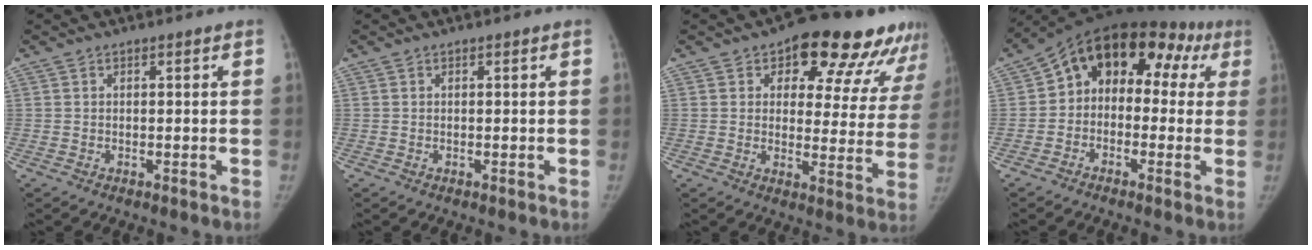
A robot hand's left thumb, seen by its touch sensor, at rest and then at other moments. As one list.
[{"total": 0.0}, {"total": 18.5, "force": [12.2, 9.5, 10.2], "torque": [-0.067, -0.042, 0.139]}, {"total": 15.7, "force": [3.3, 11.2, 10.5], "torque": [-0.077, 0.062, 0.032]}]